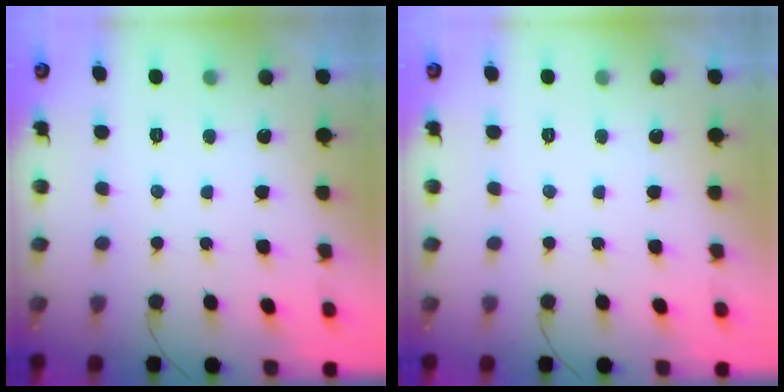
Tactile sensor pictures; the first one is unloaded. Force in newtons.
{"total": 0.0}